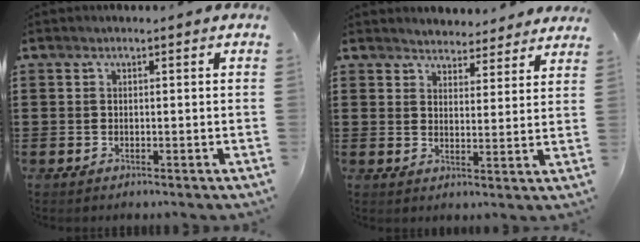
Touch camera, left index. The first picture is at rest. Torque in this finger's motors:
{"motor_torque": [1.07, -1.06, 0.33, 0.02]}